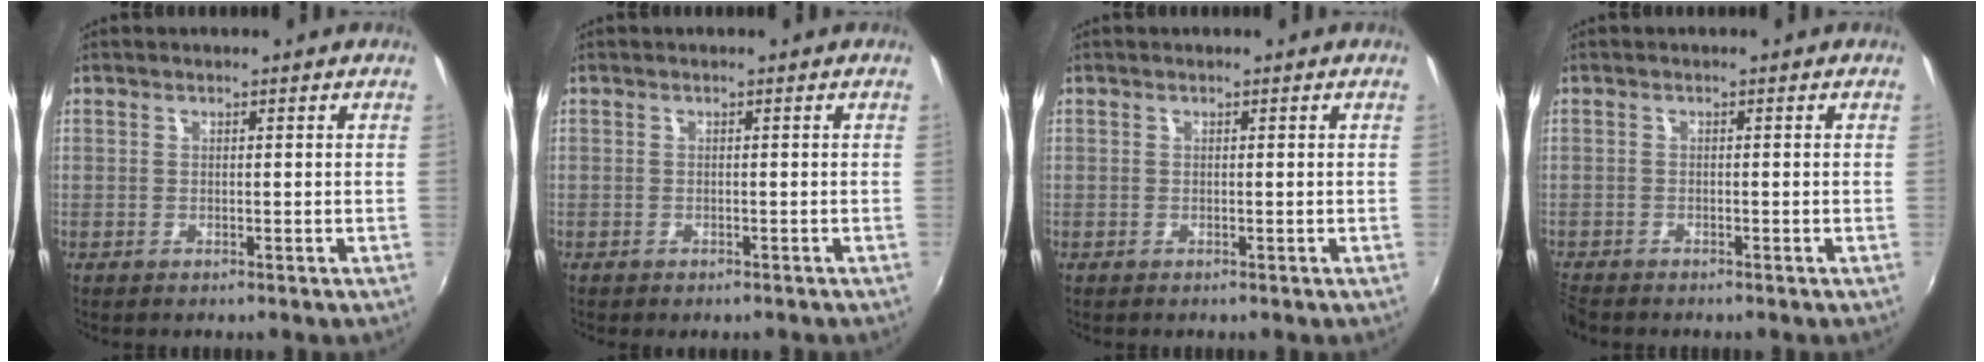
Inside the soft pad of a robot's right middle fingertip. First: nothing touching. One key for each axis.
{"total": 0.9, "fx": -0.7, "fy": 0.5, "fz": 0.2, "tx": -0.007, "ty": 0.000, "tz": -0.010}
{"total": 0.0}
{"total": 2.6, "fx": -2.5, "fy": 0.7, "fz": 0.5, "tx": -0.022, "ty": -0.015, "tz": -0.052}